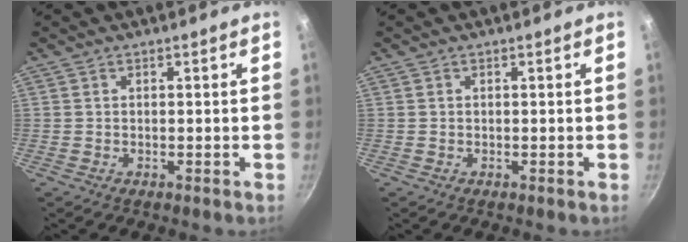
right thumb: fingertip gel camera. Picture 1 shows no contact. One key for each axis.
{"total": 0.0}